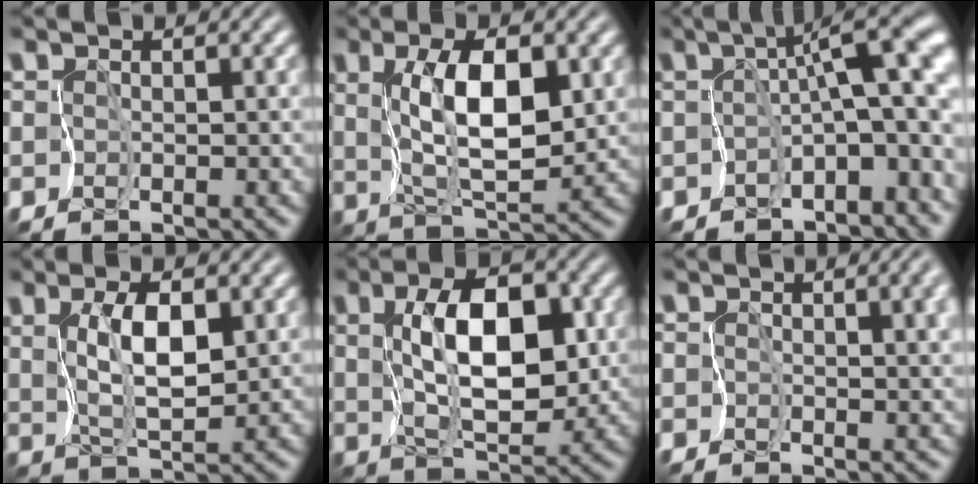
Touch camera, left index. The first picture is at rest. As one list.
[{"total": 6.2, "force": [2.1, 2.1, 5.4], "torque": [-0.102, 0.001, 0.049]}, {"total": 9.2, "force": [-2.3, 3.1, 8.4], "torque": [-0.109, 0.012, -0.042]}, {"total": 3.7, "force": [1.9, 1.0, 3.1], "torque": [-0.068, 0.001, 0.046]}, {"total": 7.3, "force": [1.9, 3.4, 6.2], "torque": [-0.106, 0.004, 0.041]}, {"total": 5.2, "force": [0.6, 2.7, 4.4], "torque": [-0.034, -0.001, 0.013]}]